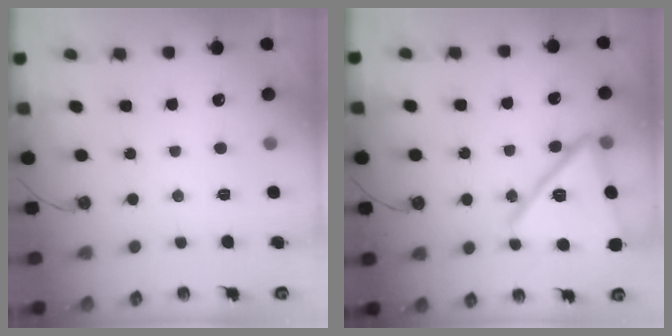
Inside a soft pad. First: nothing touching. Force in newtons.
{"total": 19.0, "press": 18.9, "slide": 1.5}